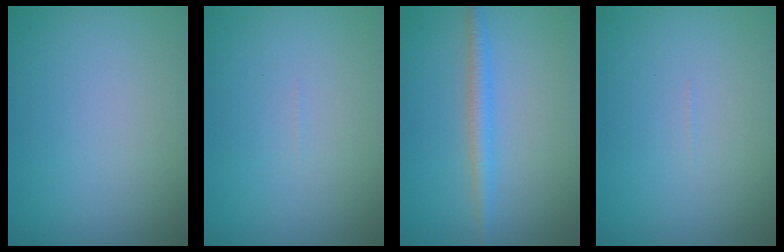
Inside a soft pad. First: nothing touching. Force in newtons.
{"total": 0.0}
{"total": 2.2, "press": 2.2, "slide": 0.1}
{"total": 0.0}